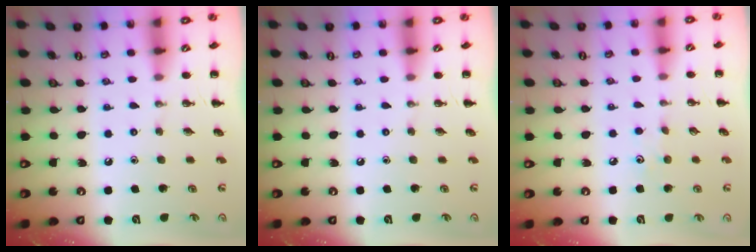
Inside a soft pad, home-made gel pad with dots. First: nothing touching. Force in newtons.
{"total": 0.0}
{"total": 4.5, "press": 4.4, "slide": 1.2}